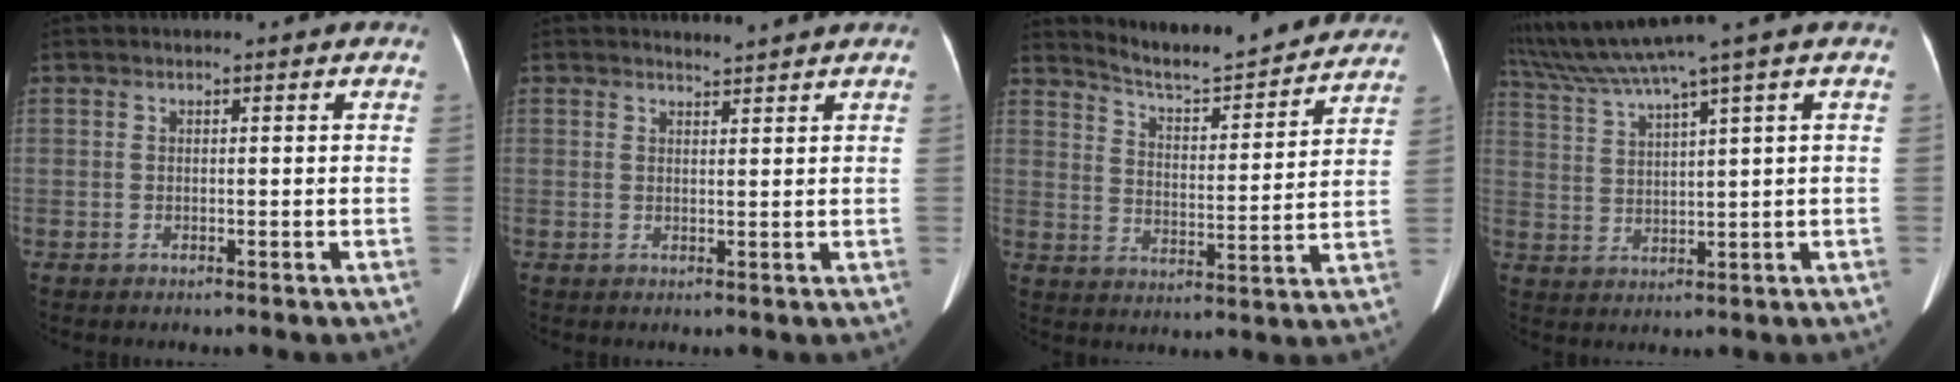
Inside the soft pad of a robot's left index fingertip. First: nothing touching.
{"total": 1.8, "force": [1.7, -0.5, -0.1], "torque": [-0.008, -0.001, 0.029]}
{"total": 16.0, "force": [15.3, 1.7, 4.1], "torque": [-0.061, -0.023, 0.208]}
{"total": 7.9, "force": [6.3, -2.7, 3.9], "torque": [-0.084, 0.013, 0.125]}